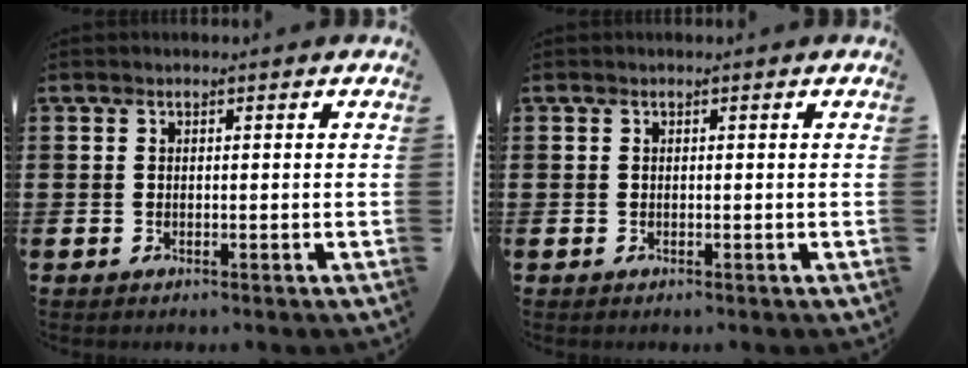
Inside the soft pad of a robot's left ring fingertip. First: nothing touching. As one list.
[{"total": 0.0}]